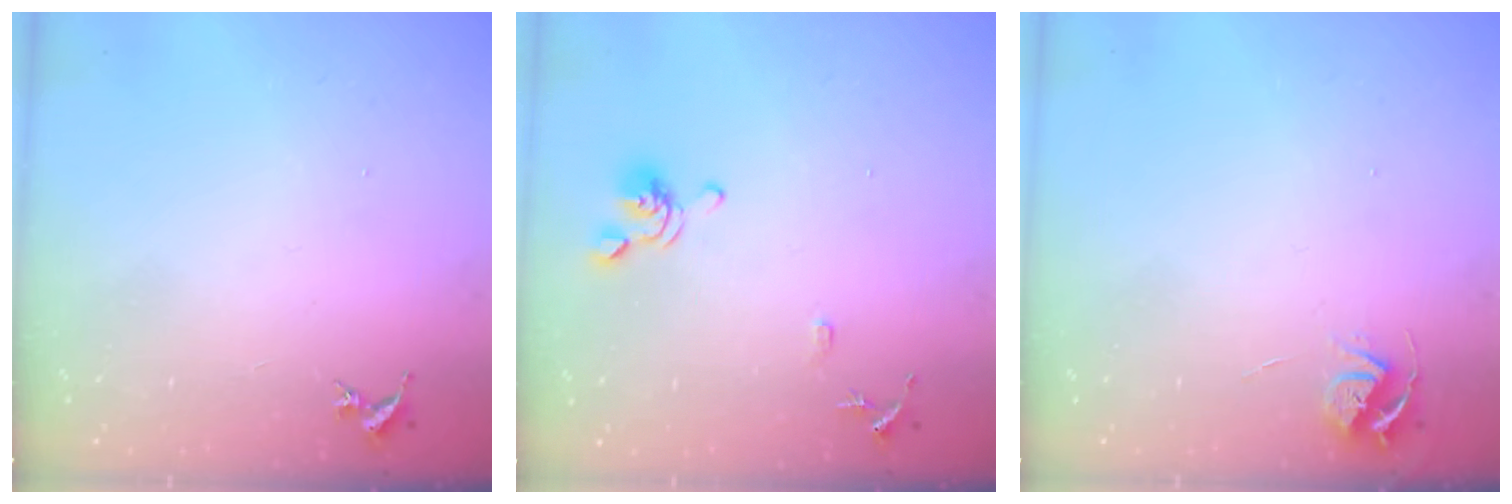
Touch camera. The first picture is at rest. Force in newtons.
{"total": 9.3, "press": 9.1, "slide": 1.4}
{"total": 5.2, "press": 5.2, "slide": 0.6}